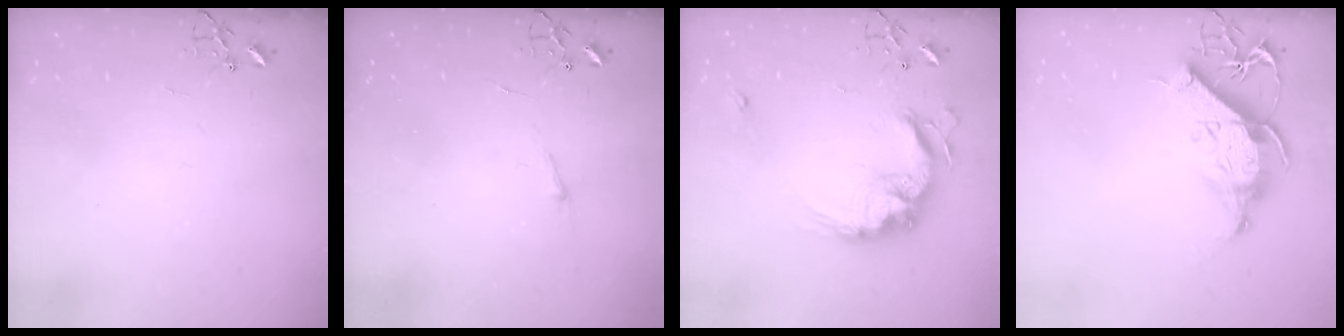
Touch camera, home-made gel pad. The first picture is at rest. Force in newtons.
{"total": 3.1, "press": 3.1, "slide": 0.4}
{"total": 16.0, "press": 16.0, "slide": 1.1}
{"total": 13.1, "press": 13.1, "slide": 0.7}